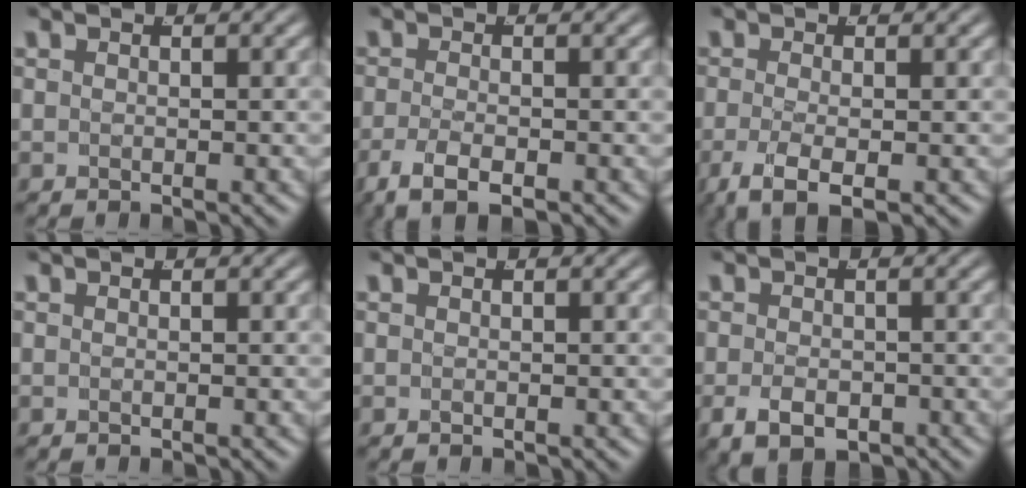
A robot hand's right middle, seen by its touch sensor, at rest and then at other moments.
{"total": 3.6, "force": [-2.3, 1.2, 2.4], "torque": [-0.052, -0.014, -0.030]}
{"total": 4.3, "force": [-2.5, 1.4, 3.2], "torque": [-0.076, -0.029, -0.025]}
{"total": 0.0}
{"total": 0.0}
{"total": 3.5, "force": [-2.0, 2.0, 2.0], "torque": [-0.032, -0.021, -0.021]}